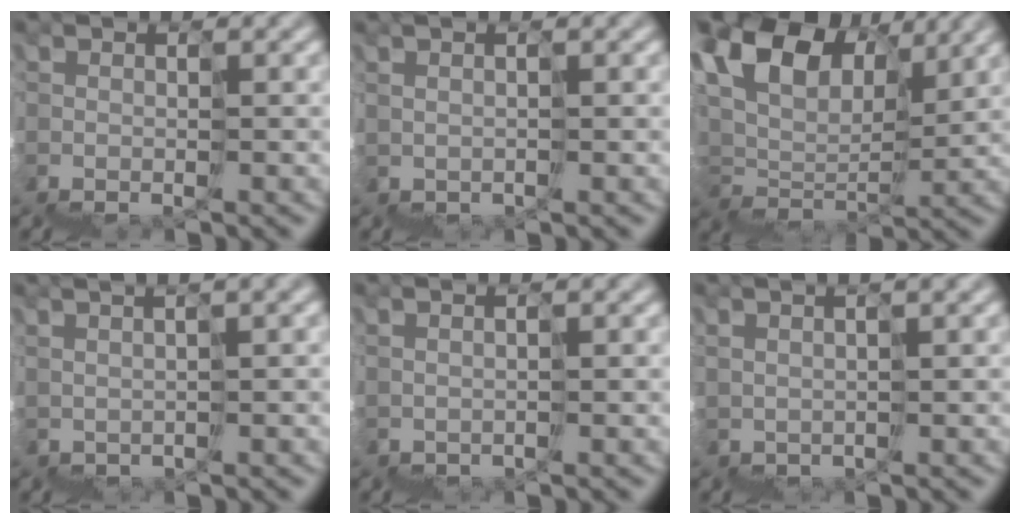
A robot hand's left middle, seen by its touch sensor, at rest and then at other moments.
{"total": 2.6, "force": [1.6, -1.3, -1.5], "torque": [0.035, 0.024, 0.021]}
{"total": 7.0, "force": [6.2, 2.8, 1.4], "torque": [-0.043, 0.053, 0.098]}
{"total": 4.7, "force": [3.7, -0.2, 2.9], "torque": [-0.023, 0.061, 0.071]}
{"total": 2.7, "force": [1.4, -1.7, -1.6], "torque": [0.032, 0.021, 0.018]}
{"total": 3.5, "force": [3.1, -1.6, -0.8], "torque": [0.037, 0.040, 0.050]}